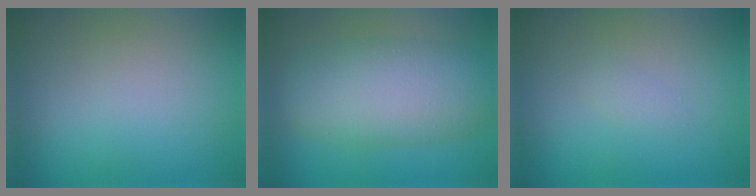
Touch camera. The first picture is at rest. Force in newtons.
{"total": 7.8, "press": 7.8, "slide": 0.4}
{"total": 0.8, "press": 0.8, "slide": 0.1}